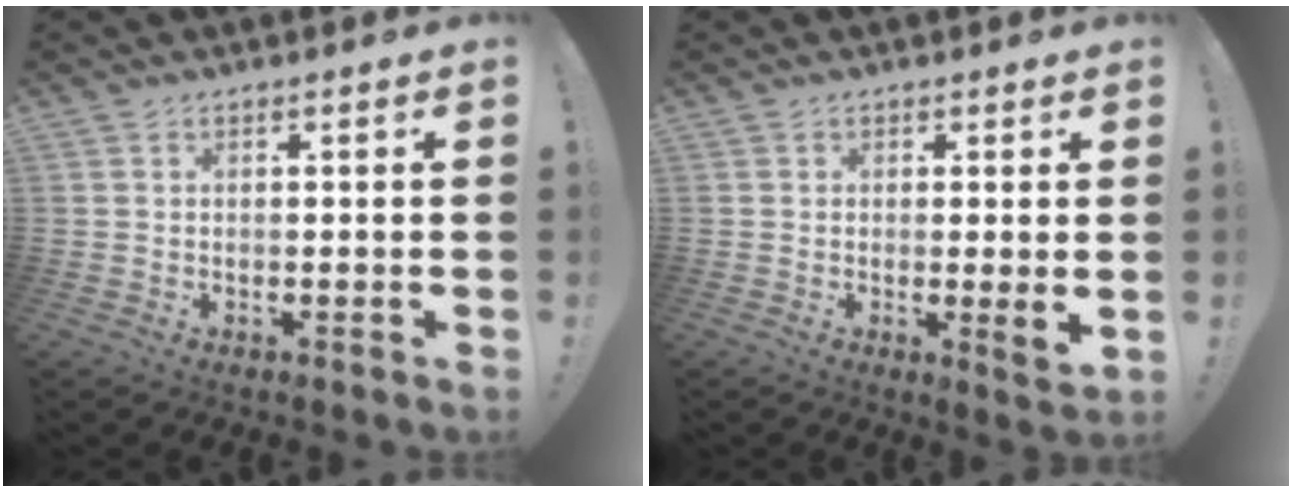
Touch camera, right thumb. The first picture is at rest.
{"total": 3.7, "force": [0.6, 0.1, 3.7], "torque": [-0.040, -0.017, 0.010]}